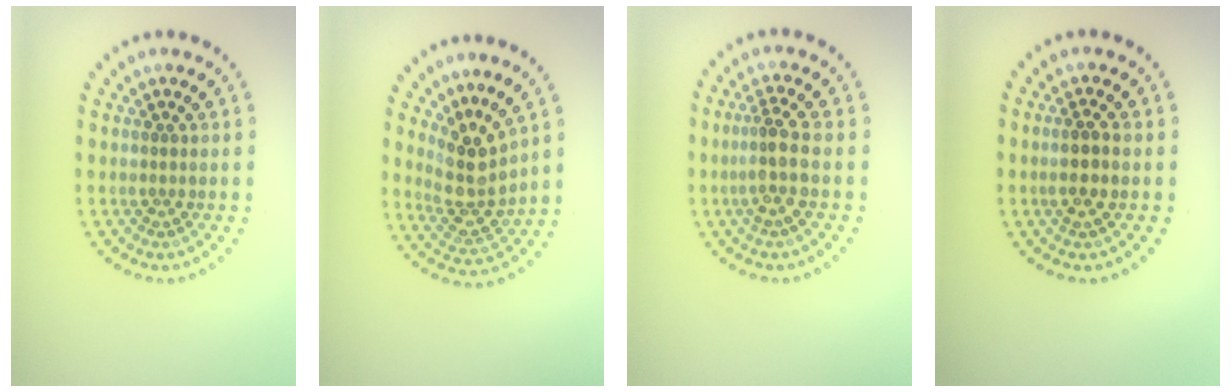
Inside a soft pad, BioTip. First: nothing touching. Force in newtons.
{"total": 3.7, "press": 2.8, "slide": 2.4}
{"total": 2.6, "press": 2.0, "slide": 1.7}
{"total": 1.6, "press": 1.5, "slide": 0.5}